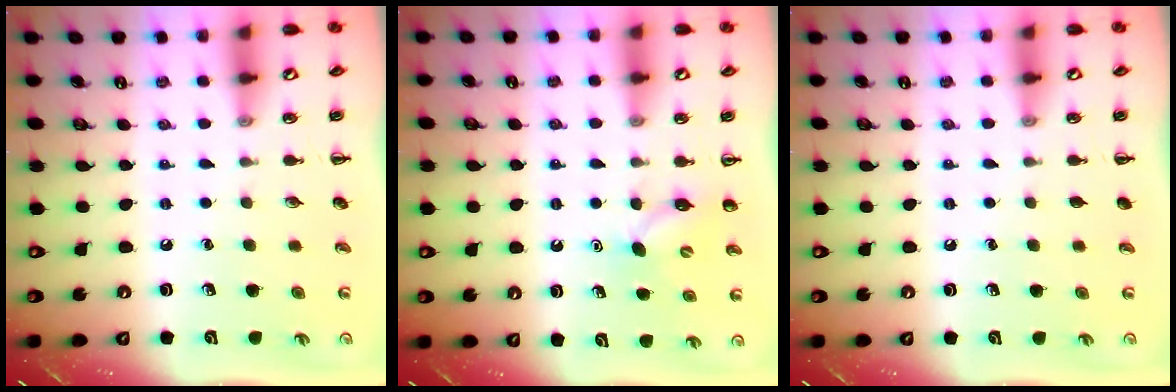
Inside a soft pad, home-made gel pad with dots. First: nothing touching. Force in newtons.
{"total": 4.1, "press": 3.9, "slide": 1.2}
{"total": 0.0}